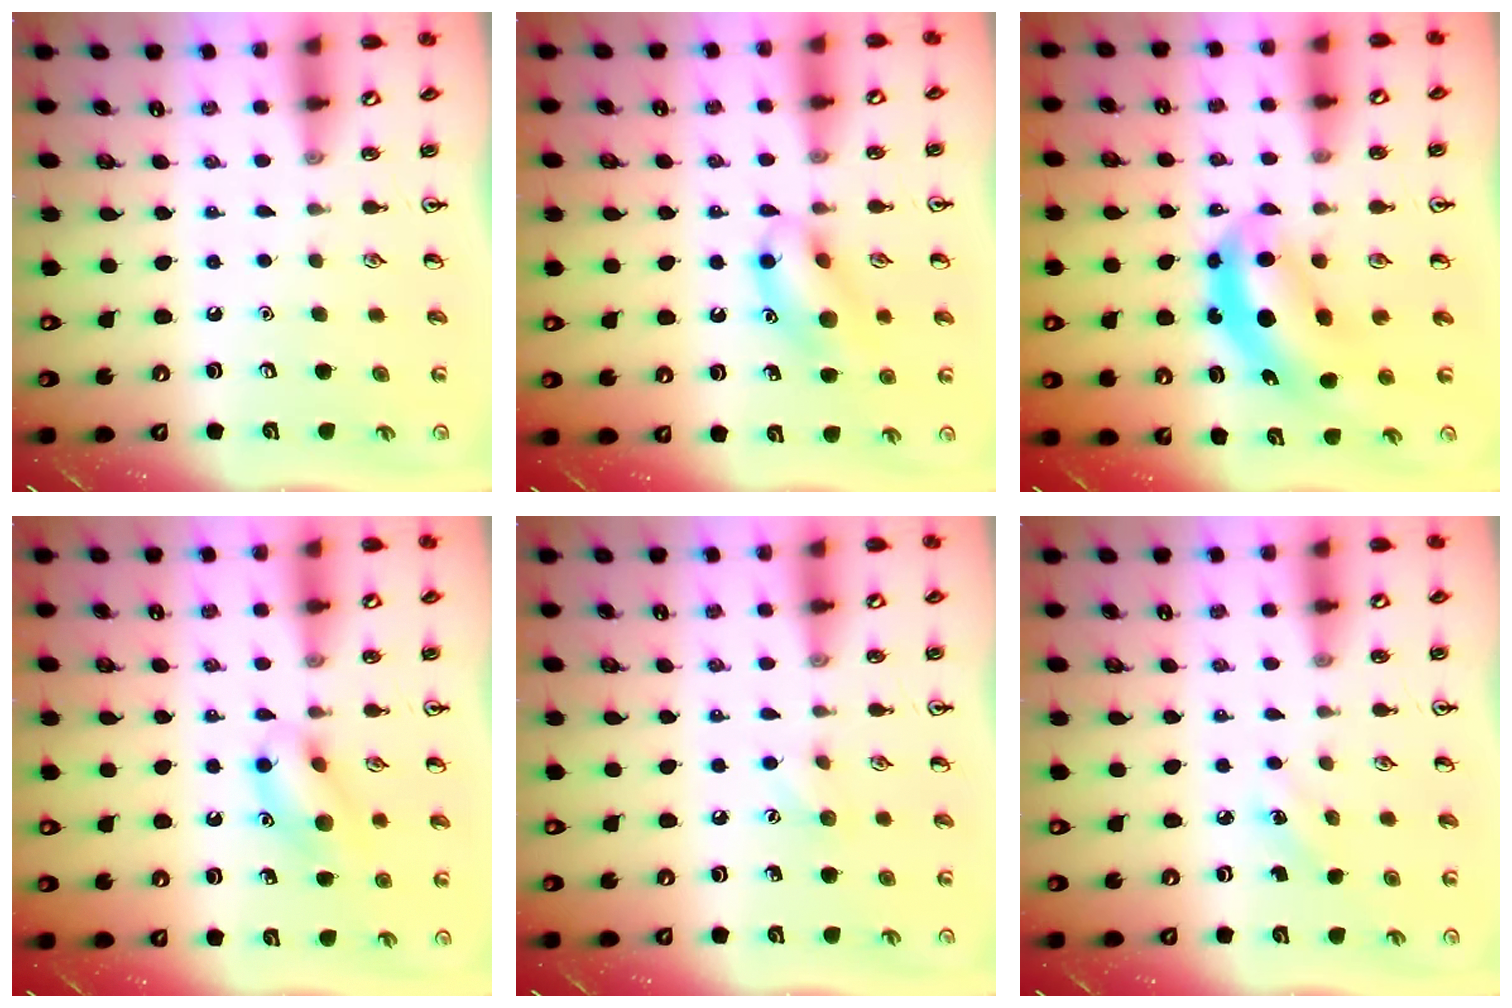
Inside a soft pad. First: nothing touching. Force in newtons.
{"total": 12.5, "press": 12.4, "slide": 1.0}
{"total": 6.4, "press": 6.2, "slide": 1.8}
{"total": 11.8, "press": 11.7, "slide": 0.8}
{"total": 5.1, "press": 4.8, "slide": 1.5}
{"total": 1.9, "press": 1.7, "slide": 0.7}